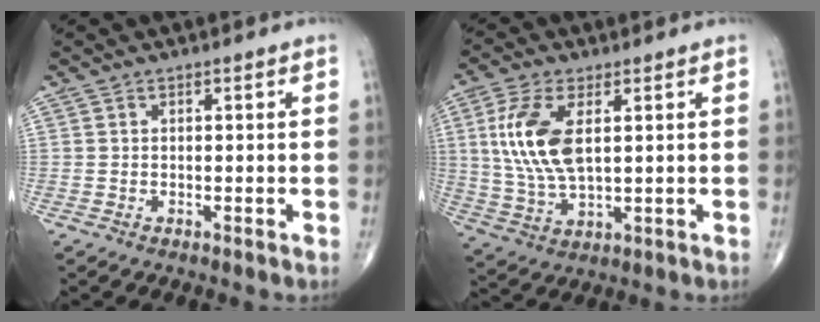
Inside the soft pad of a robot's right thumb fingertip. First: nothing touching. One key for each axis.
{"total": 11.9, "fx": 2.7, "fy": 5.7, "fz": 10.2, "tx": -0.222, "ty": -0.007, "tz": 0.058}